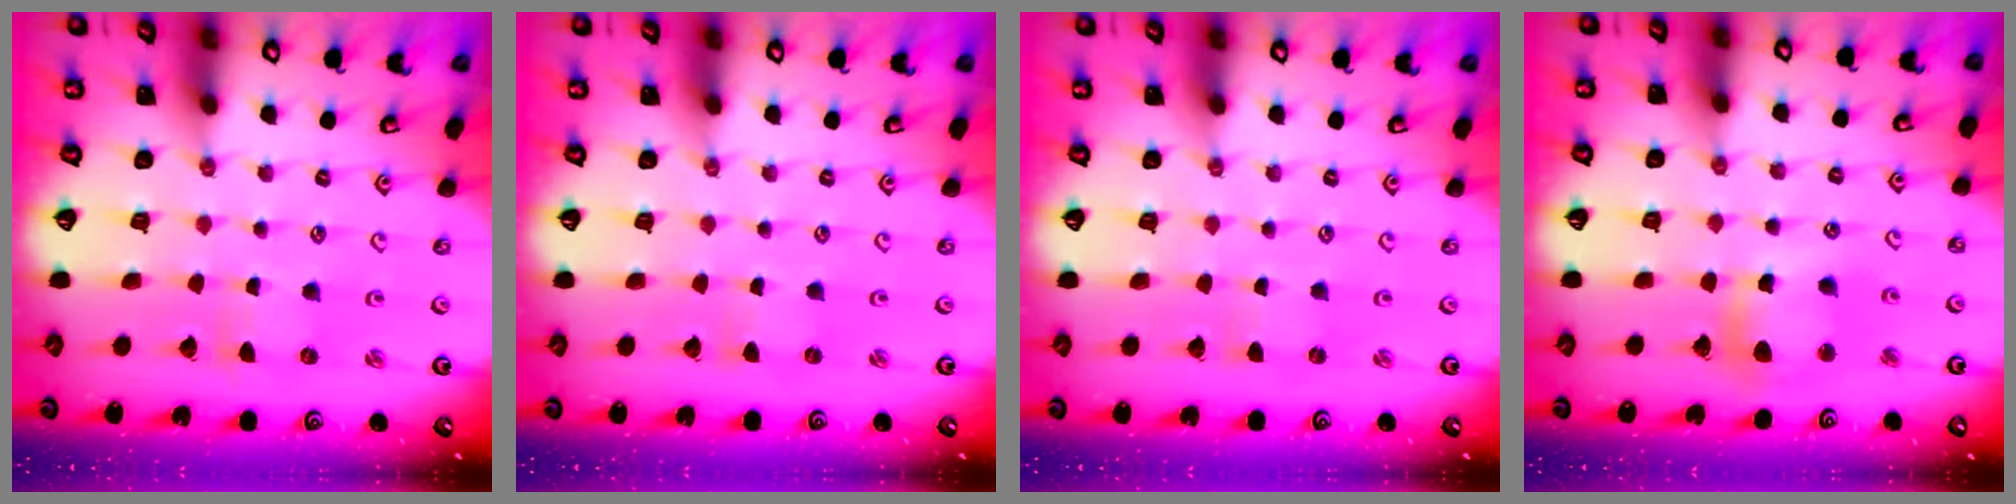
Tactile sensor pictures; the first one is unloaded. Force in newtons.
{"total": 0.0}
{"total": 0.0}
{"total": 10.7, "press": 10.6, "slide": 1.3}